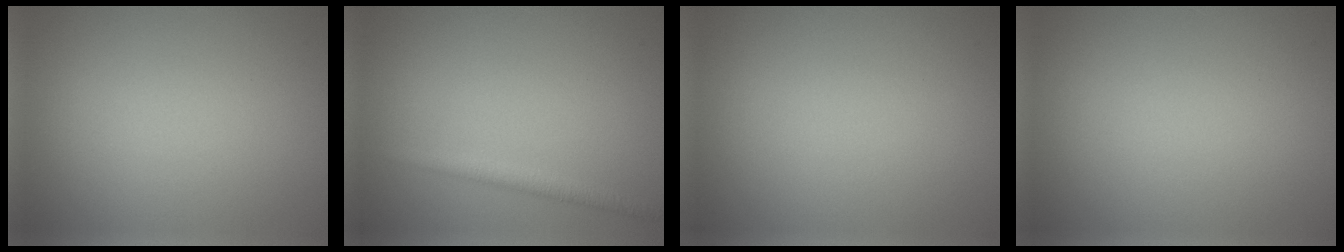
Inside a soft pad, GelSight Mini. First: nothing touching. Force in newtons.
{"total": 1.7, "press": 1.7, "slide": 0.1}
{"total": 0.0}
{"total": 0.0}